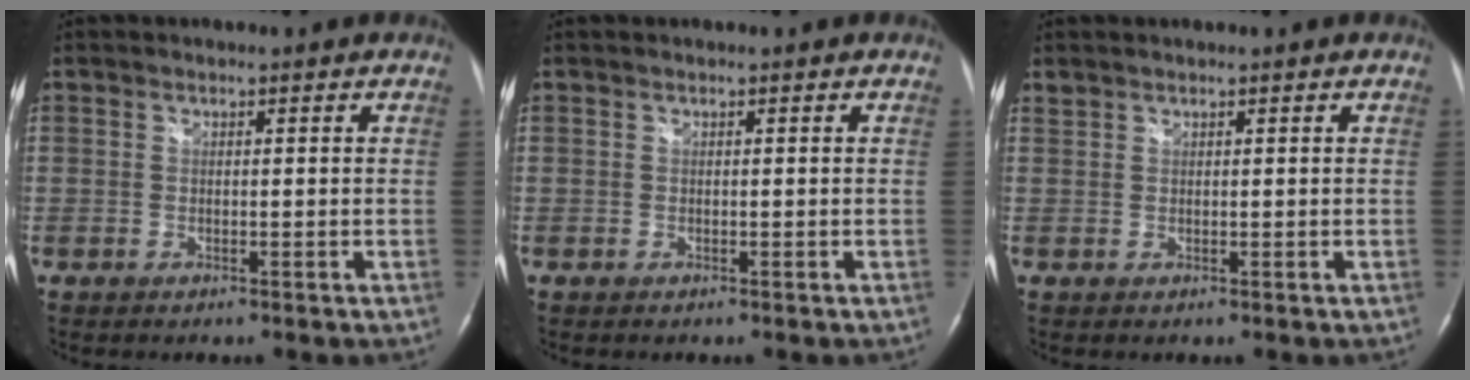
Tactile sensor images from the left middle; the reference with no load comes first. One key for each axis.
{"total": 0.0}
{"total": 0.8, "fx": 0.7, "fy": 0.3, "fz": 0.0, "tx": -0.001, "ty": 0.008, "tz": 0.015}